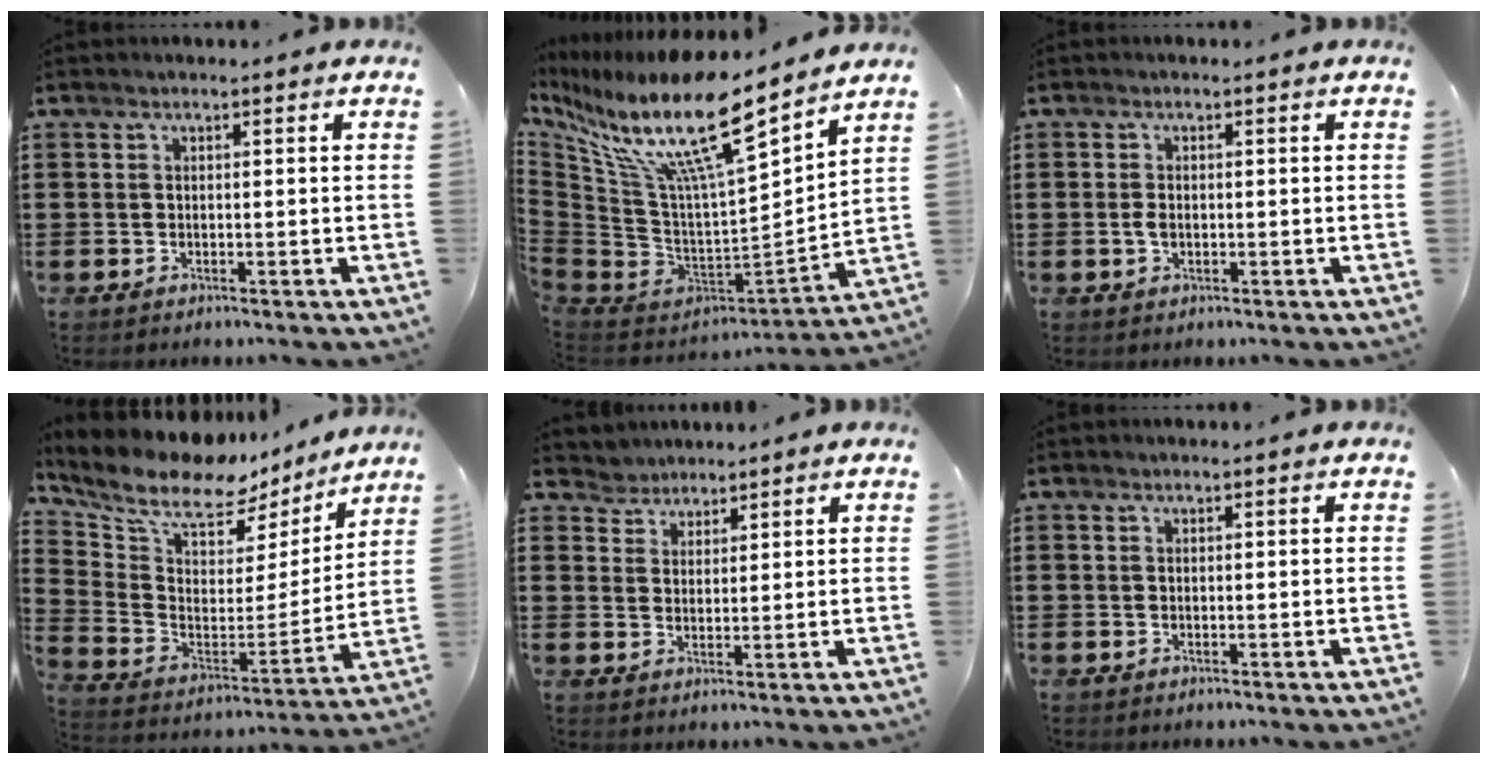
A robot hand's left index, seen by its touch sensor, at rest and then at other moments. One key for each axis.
{"total": 15.9, "fx": 10.7, "fy": 2.4, "fz": 11.5, "tx": -0.258, "ty": -0.081, "tz": 0.167}
{"total": 1.7, "fx": -0.1, "fy": 1.0, "fz": 1.4, "tx": -0.036, "ty": 0.000, "tz": -0.005}
{"total": 11.0, "fx": 8.8, "fy": 4.3, "fz": 4.9, "tx": -0.116, "ty": -0.061, "tz": 0.150}
{"total": 3.1, "fx": 2.8, "fy": 1.3, "fz": -0.7, "tx": -0.002, "ty": -0.001, "tz": 0.052}
{"total": 0.0}